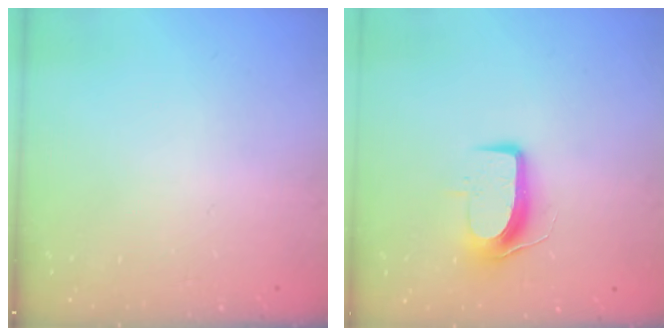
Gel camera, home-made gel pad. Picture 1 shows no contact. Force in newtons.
{"total": 8.9, "press": 8.9, "slide": 0.3}